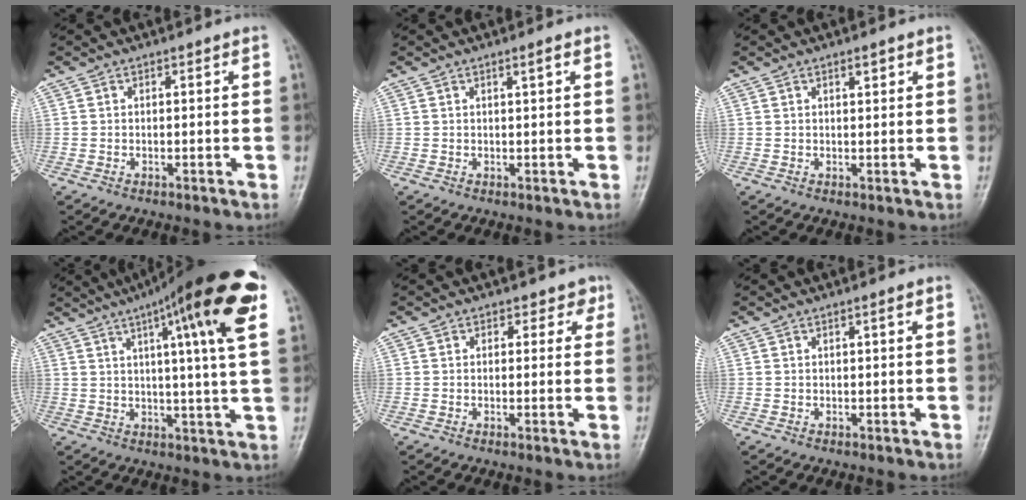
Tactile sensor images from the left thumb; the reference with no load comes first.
{"total": 1.2, "force": [0.6, 0.1, 1.0], "torque": [-0.017, -0.002, 0.010]}
{"total": 1.6, "force": [1.0, 0.6, 1.2], "torque": [-0.013, -0.003, 0.013]}
{"total": 20.1, "force": [9.6, 2.5, 17.5], "torque": [-0.246, -0.012, 0.124]}
{"total": 2.7, "force": [1.4, 2.1, 0.9], "torque": [0.019, -0.003, 0.009]}
{"total": 0.8, "force": [0.3, 0.1, 0.7], "torque": [-0.012, 0.001, 0.004]}